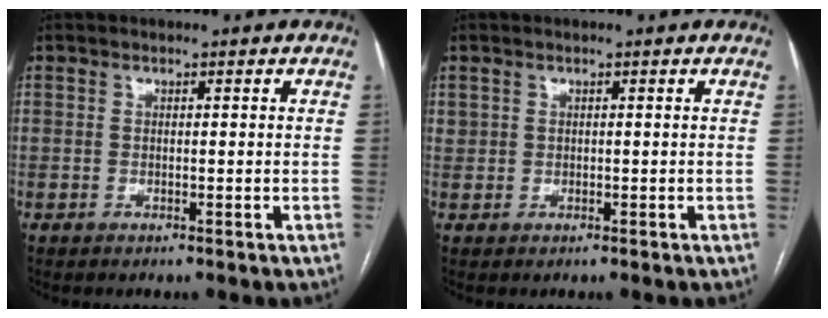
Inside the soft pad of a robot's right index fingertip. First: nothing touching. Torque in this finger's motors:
{"motor_torque": [0.30, 0.21, 0.16, 0.04]}